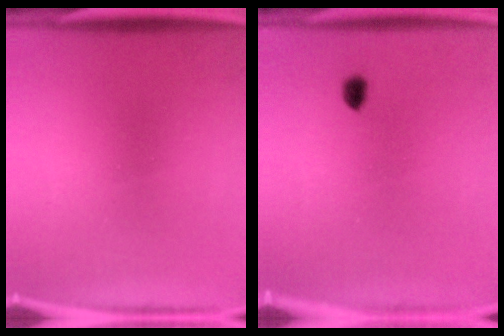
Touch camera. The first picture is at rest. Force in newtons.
{"total": 2.1}